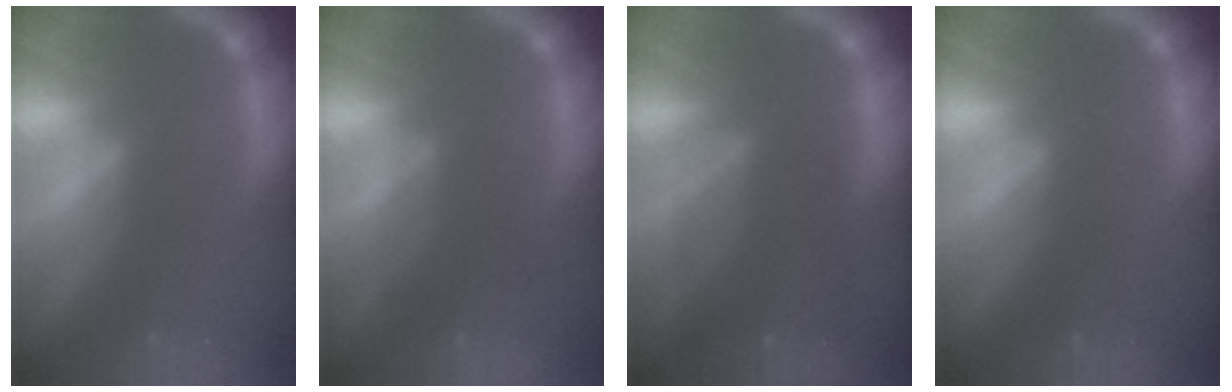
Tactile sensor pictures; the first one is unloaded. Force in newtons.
{"total": 3.0}
{"total": 7.1}
{"total": 1.0}